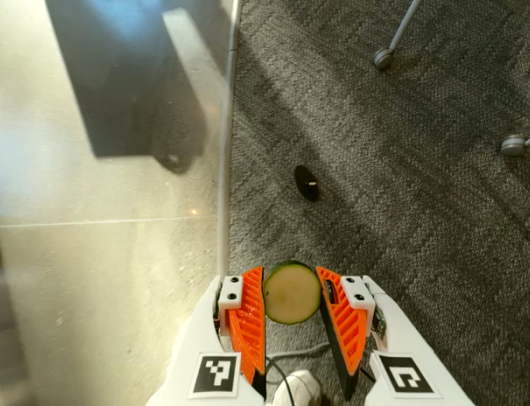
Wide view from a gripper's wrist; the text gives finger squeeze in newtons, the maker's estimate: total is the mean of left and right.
{"total": 12.4, "left": 12.8, "right": 12.1}